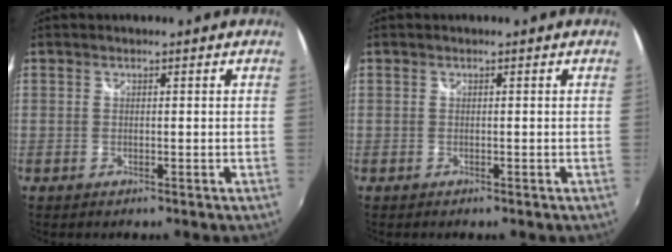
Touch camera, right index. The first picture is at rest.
{"total": 0.0}